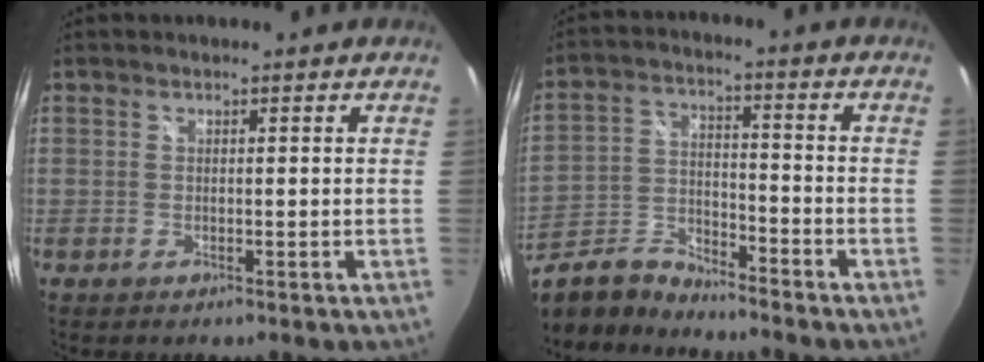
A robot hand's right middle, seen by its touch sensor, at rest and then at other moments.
{"total": 11.5, "force": [-10.5, 3.3, 3.4], "torque": [-0.083, 0.005, -0.200]}